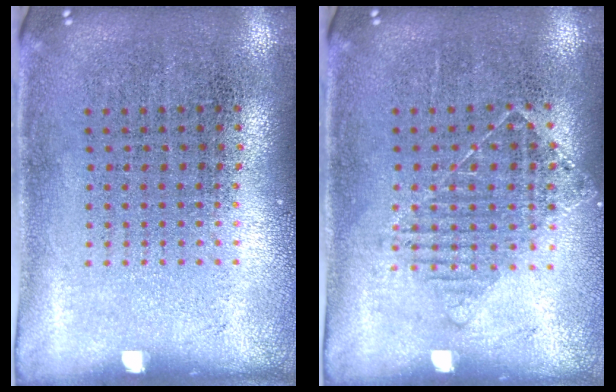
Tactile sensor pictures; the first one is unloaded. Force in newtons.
{"total": 1.1, "press": 1.0, "slide": 0.4}